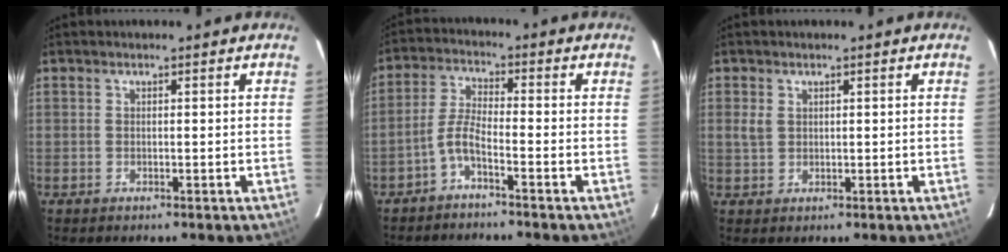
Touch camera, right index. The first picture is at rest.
{"total": 3.9, "force": [-2.6, 0.4, 2.8], "torque": [-0.075, 0.014, -0.056]}
{"total": 2.2, "force": [0.6, 1.7, 1.2], "torque": [-0.024, 0.004, 0.014]}